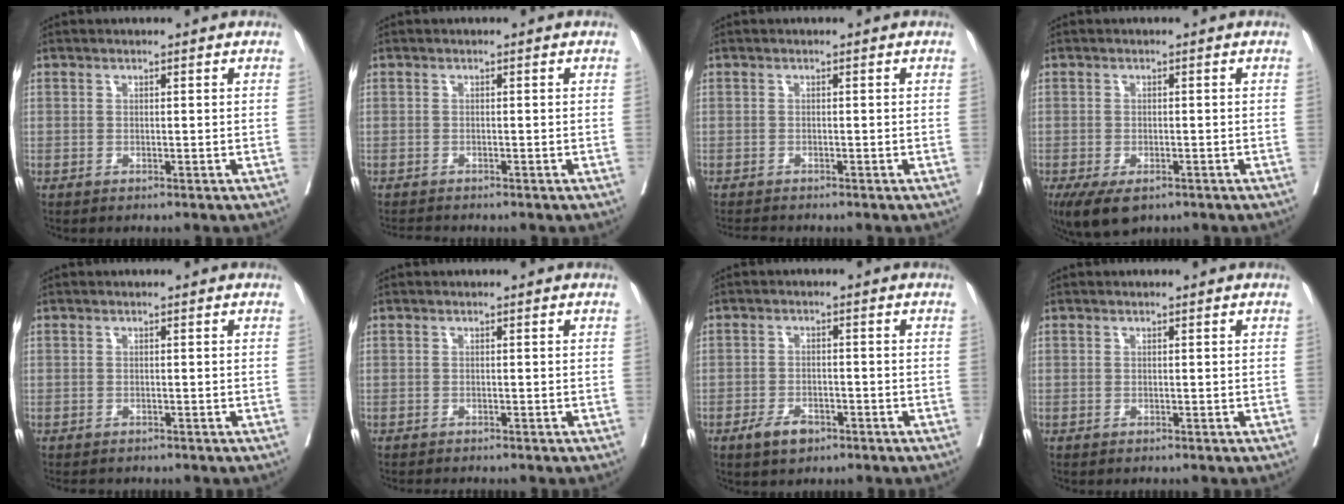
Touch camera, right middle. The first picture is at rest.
{"total": 1.7, "force": [-1.7, 0.1, 0.3], "torque": [-0.006, -0.007, -0.027]}
{"total": 1.9, "force": [-1.9, 0.2, 0.4], "torque": [-0.007, -0.007, -0.030]}
{"total": 6.3, "force": [-4.1, 2.8, 3.9], "torque": [-0.065, -0.011, -0.067]}
{"total": 3.2, "force": [-2.8, 1.2, 1.0], "torque": [-0.013, -0.005, -0.038]}
{"total": 2.3, "force": [-2.2, 0.2, 0.7], "torque": [-0.013, -0.004, -0.029]}
{"total": 3.7, "force": [-2.3, 1.8, 2.2], "torque": [-0.040, 0.001, -0.036]}
{"total": 0.0}